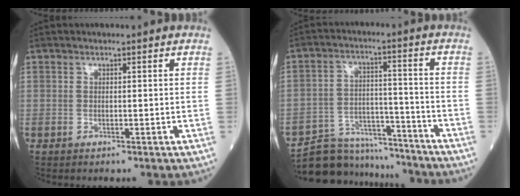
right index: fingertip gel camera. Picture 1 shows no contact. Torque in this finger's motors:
{"motor_torque": [-0.27, -0.32, -0.76, -0.21]}